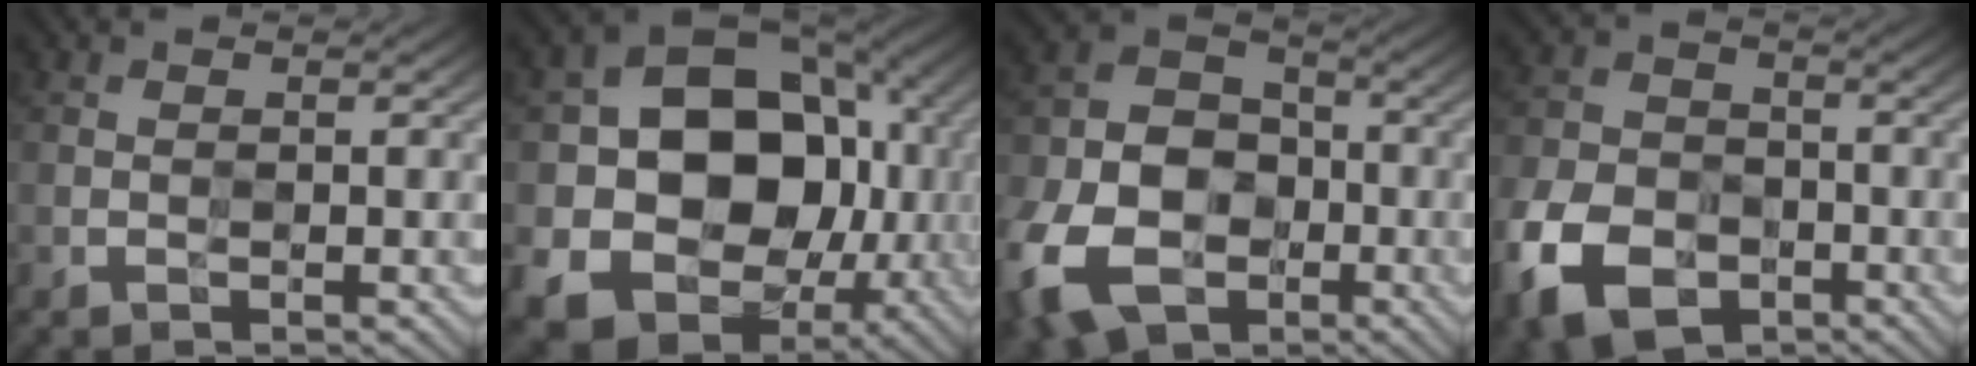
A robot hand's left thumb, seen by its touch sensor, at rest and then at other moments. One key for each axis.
{"total": 18.6, "fx": -1.4, "fy": 14.6, "fz": 11.5, "tx": -0.205, "ty": -0.040, "tz": -0.005}
{"total": 16.6, "fx": -6.7, "fy": 11.9, "fz": 9.4, "tx": -0.247, "ty": -0.045, "tz": -0.135}
{"total": 11.5, "fx": -5.7, "fy": 7.8, "fz": 6.3, "tx": -0.161, "ty": -0.036, "tz": -0.113}